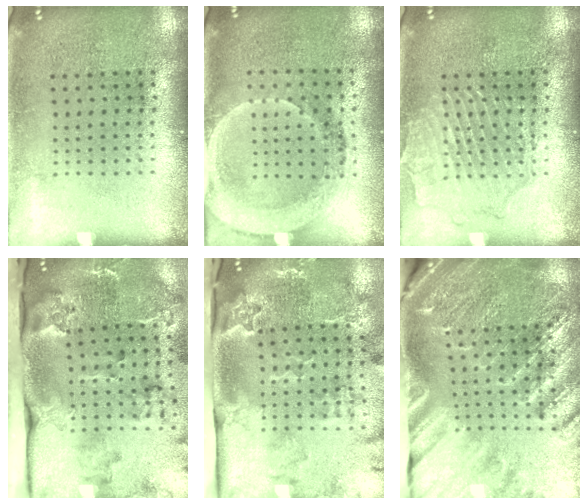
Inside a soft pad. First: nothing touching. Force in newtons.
{"total": 1.9, "press": 1.6, "slide": 1.0}
{"total": 2.1, "press": 2.1, "slide": 0.2}
{"total": 3.9, "press": 2.7, "slide": 2.8}
{"total": 3.4, "press": 2.4, "slide": 2.4}
{"total": 2.9, "press": 2.9, "slide": 0.5}